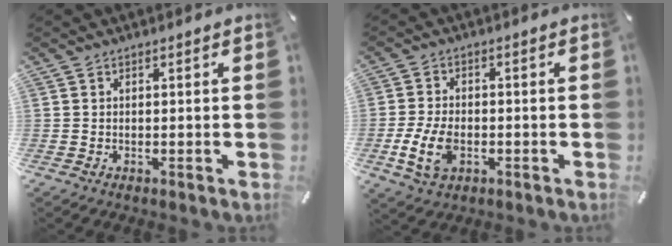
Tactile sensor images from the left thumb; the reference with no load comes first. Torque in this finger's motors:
{"motor_torque": [-0.29, 0.81, 0.84, 0.35, 0.23]}